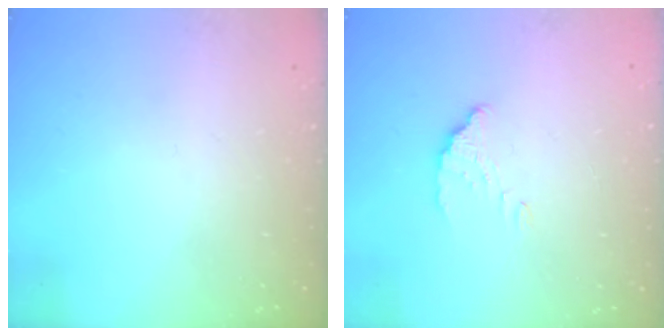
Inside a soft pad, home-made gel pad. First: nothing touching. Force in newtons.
{"total": 3.1, "press": 3.1, "slide": 0.1}